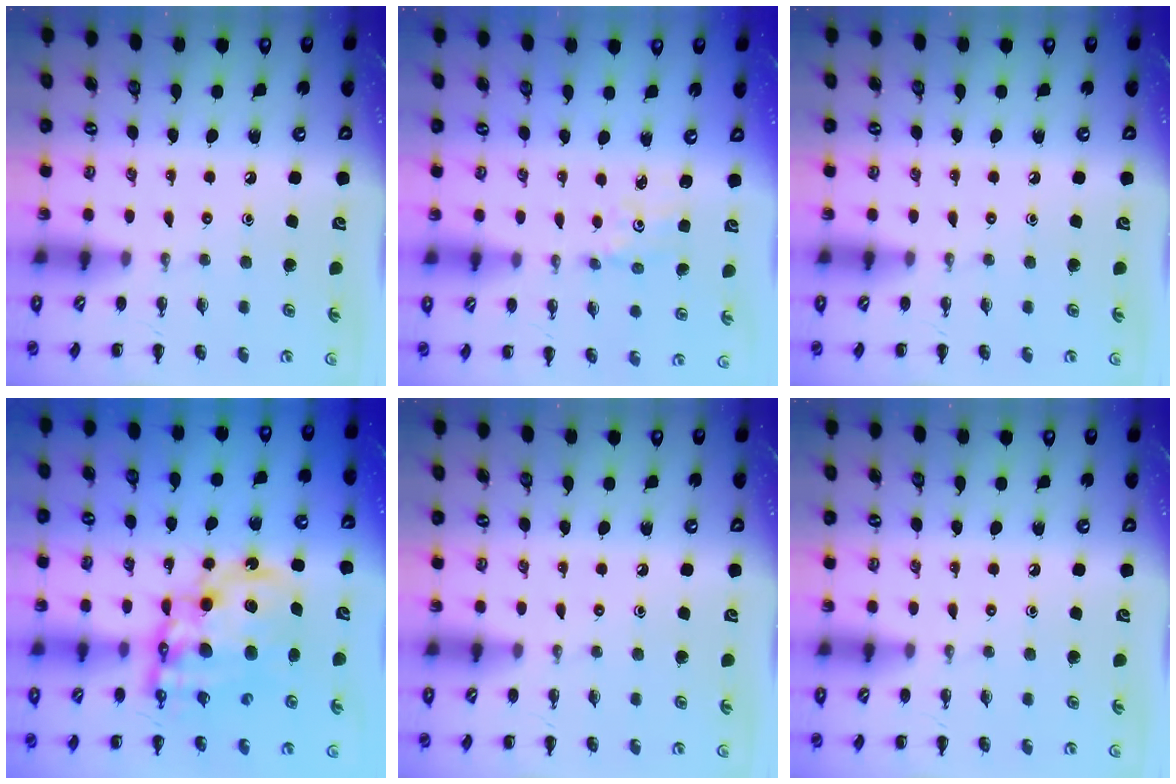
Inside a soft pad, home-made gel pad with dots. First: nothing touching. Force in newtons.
{"total": 1.5, "press": 1.4, "slide": 0.5}
{"total": 0.0}
{"total": 16.1, "press": 15.7, "slide": 3.6}
{"total": 0.0}
{"total": 0.0}